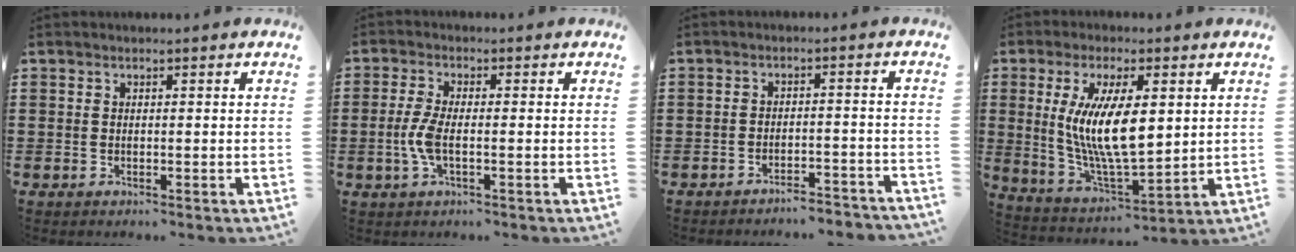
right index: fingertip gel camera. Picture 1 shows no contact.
{"total": 4.3, "force": [-1.0, 1.5, 3.9], "torque": [-0.105, -0.009, -0.028]}
{"total": 3.1, "force": [-3.1, 0.1, 0.3], "torque": [-0.011, 0.002, -0.066]}
{"total": 11.5, "force": [1.9, 3.9, 10.6], "torque": [-0.214, -0.001, 0.034]}